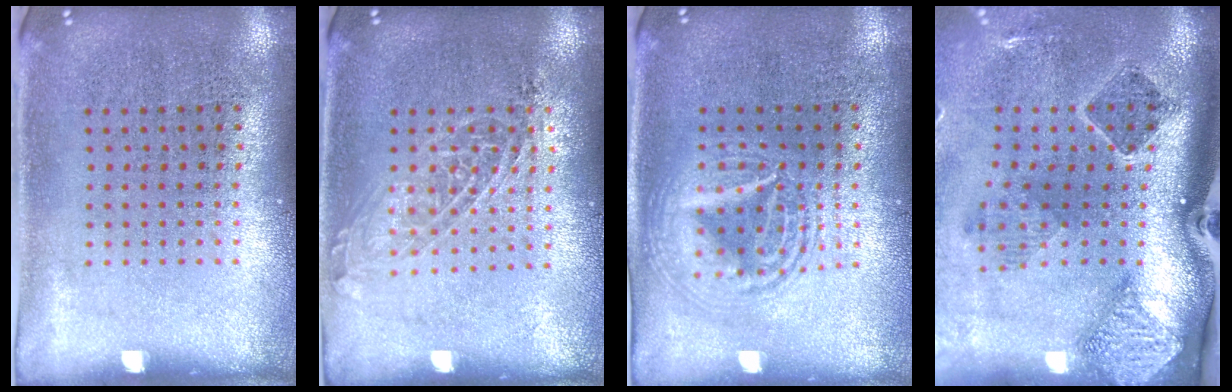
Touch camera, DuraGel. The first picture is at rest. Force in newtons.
{"total": 1.4, "press": 1.2, "slide": 0.7}
{"total": 2.6, "press": 2.6, "slide": 0.3}
{"total": 2.3, "press": 1.7, "slide": 1.5}